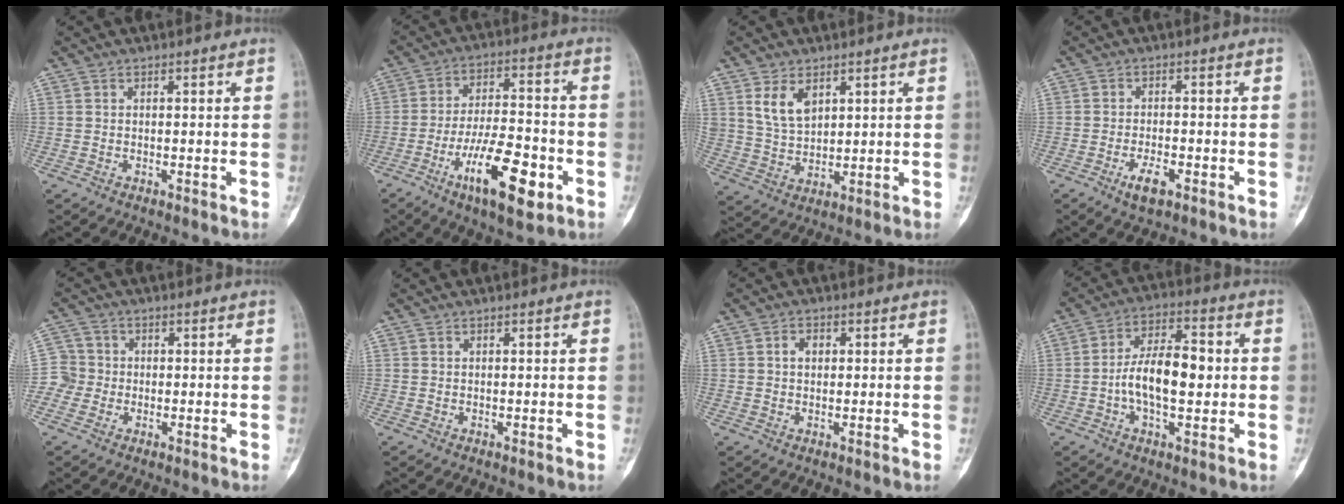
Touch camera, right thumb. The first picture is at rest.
{"total": 17.1, "force": [-7.4, 6.2, 14.2], "torque": [-0.227, 0.031, -0.118]}
{"total": 6.7, "force": [3.3, 4.0, 4.1], "torque": [-0.065, -0.018, 0.073]}
{"total": 4.3, "force": [-2.3, 1.6, 3.2], "torque": [-0.057, 0.007, -0.038]}
{"total": 4.3, "force": [-0.9, 4.2, 0.3], "torque": [0.018, 0.011, -0.027]}
{"total": 0.0}
{"total": 2.4, "force": [0.5, 1.8, 1.6], "torque": [-0.021, 0.007, 0.008]}
{"total": 11.8, "force": [-0.8, 5.9, 10.2], "torque": [-0.165, 0.027, -0.018]}